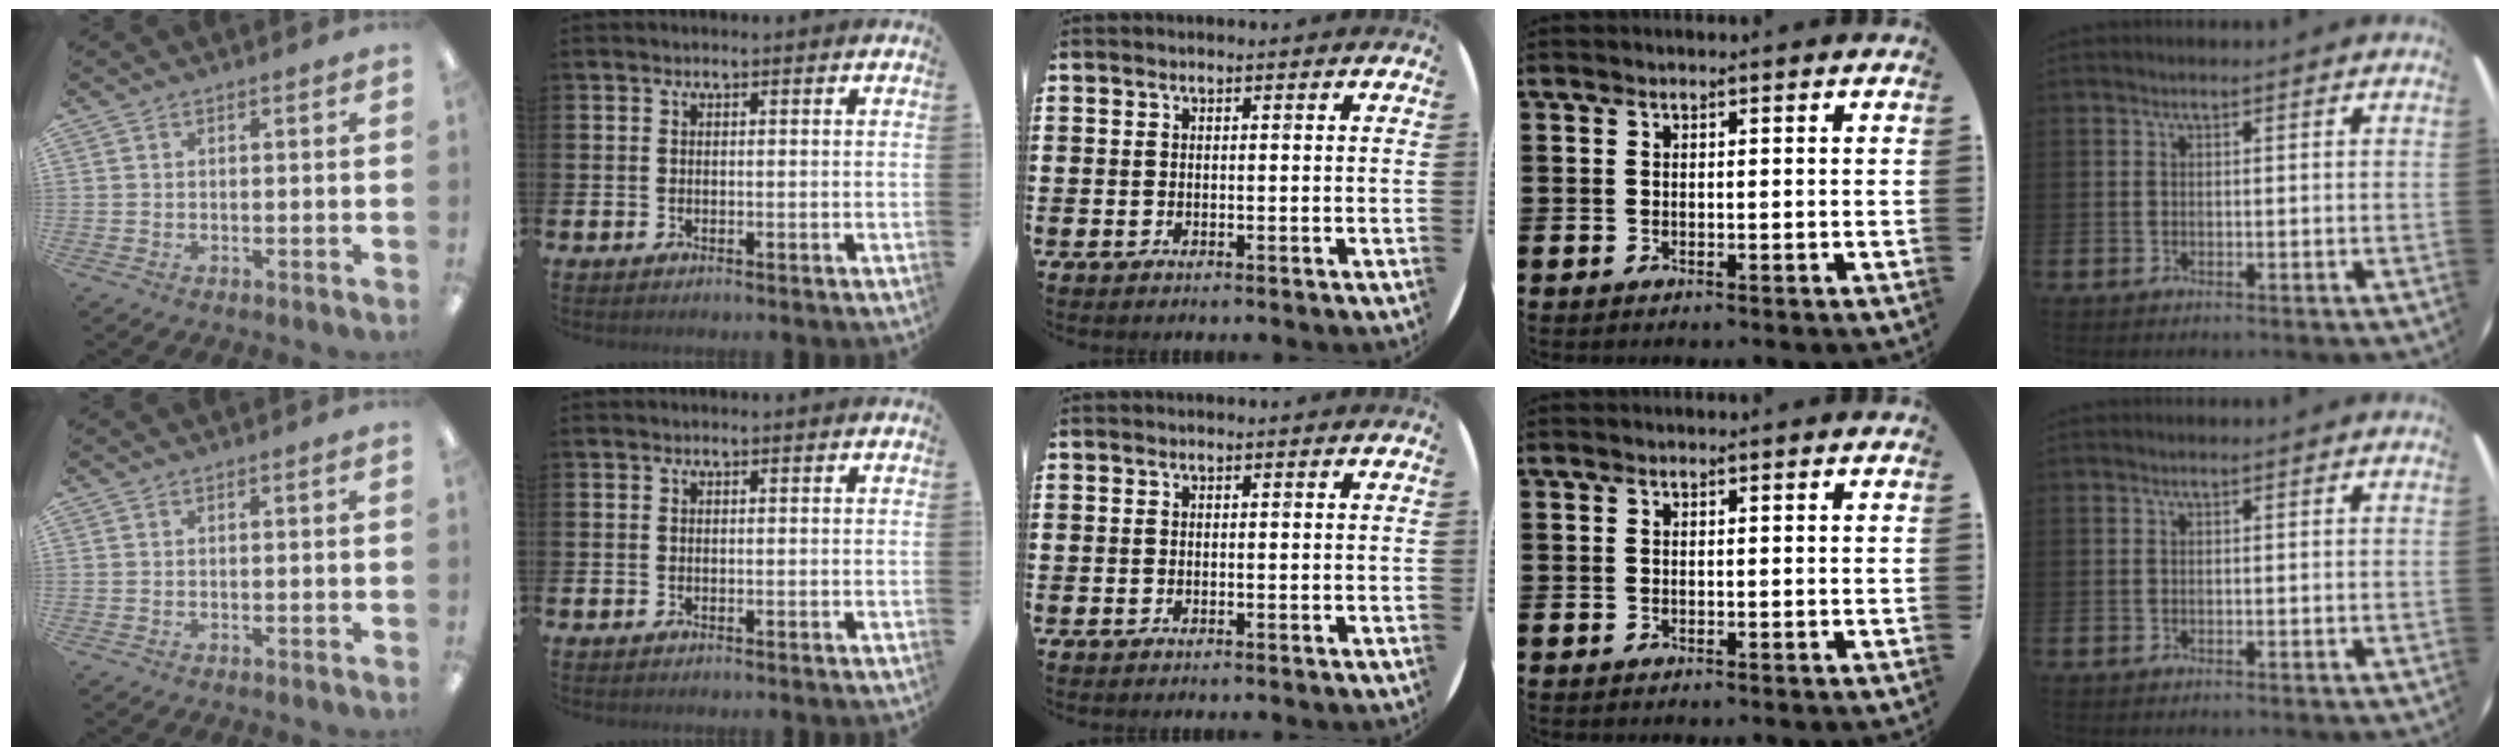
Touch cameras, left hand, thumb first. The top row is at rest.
{}